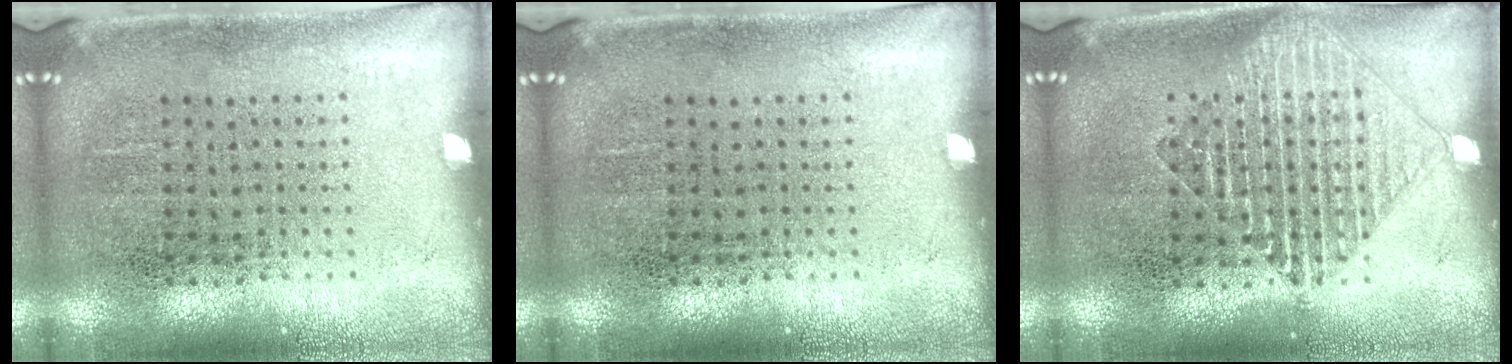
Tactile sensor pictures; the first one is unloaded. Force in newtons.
{"total": 0.0}
{"total": 1.5, "press": 1.5, "slide": 0.2}